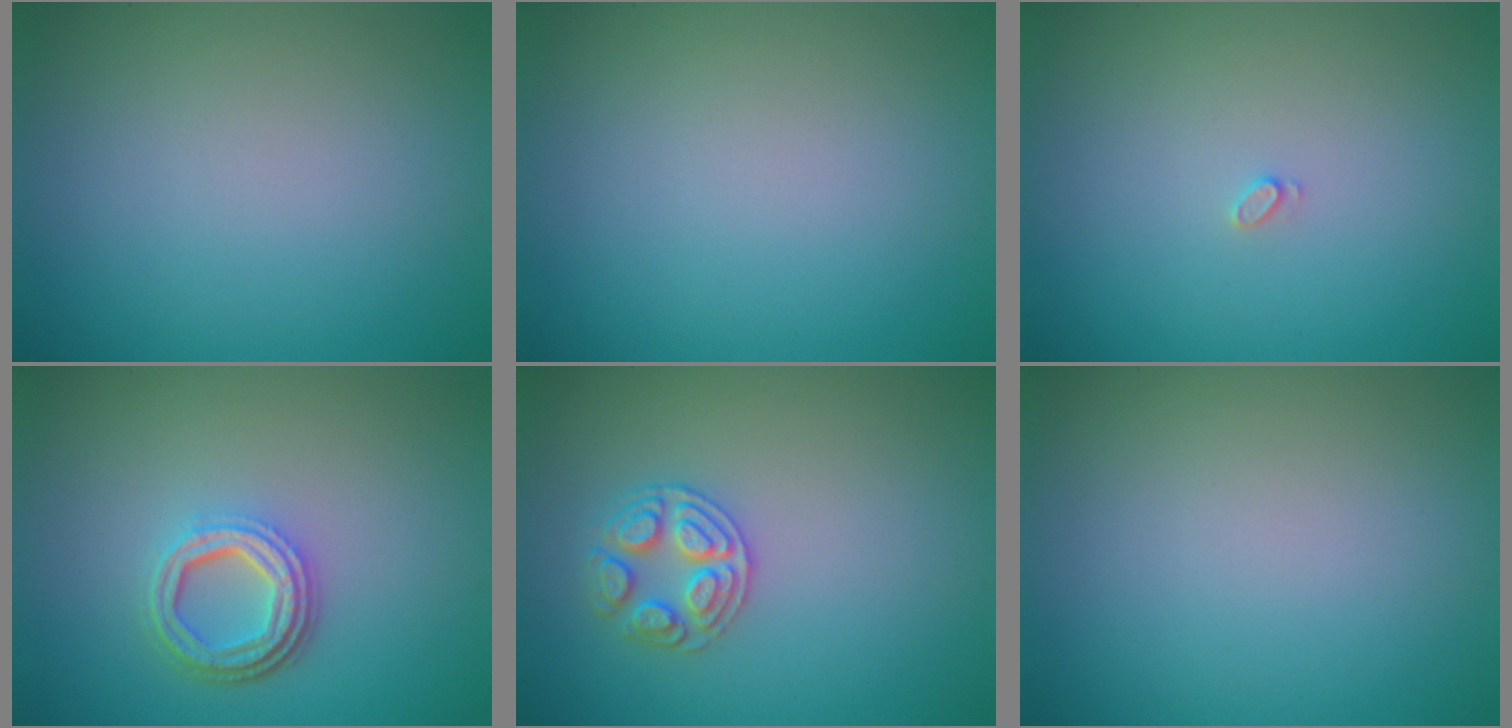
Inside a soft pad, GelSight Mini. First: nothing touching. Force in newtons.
{"total": 0.0}
{"total": 0.6, "press": 0.6, "slide": 0.1}
{"total": 4.1, "press": 3.2, "slide": 2.7}
{"total": 2.7, "press": 2.7, "slide": 0.3}
{"total": 0.0}